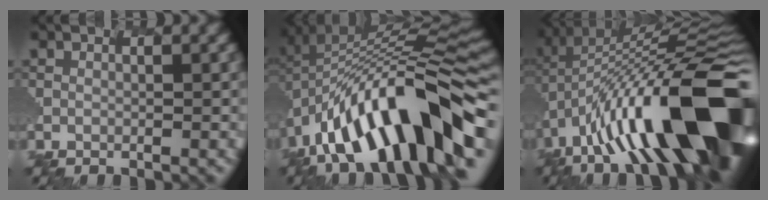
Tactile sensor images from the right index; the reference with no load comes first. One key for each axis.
{"total": 13.9, "fx": -4.9, "fy": 5.5, "fz": 11.8, "tx": -0.179, "ty": 0.029, "tz": -0.079}
{"total": 18.0, "fx": -3.8, "fy": 6.8, "fz": 16.2, "tx": -0.242, "ty": 0.030, "tz": -0.066}